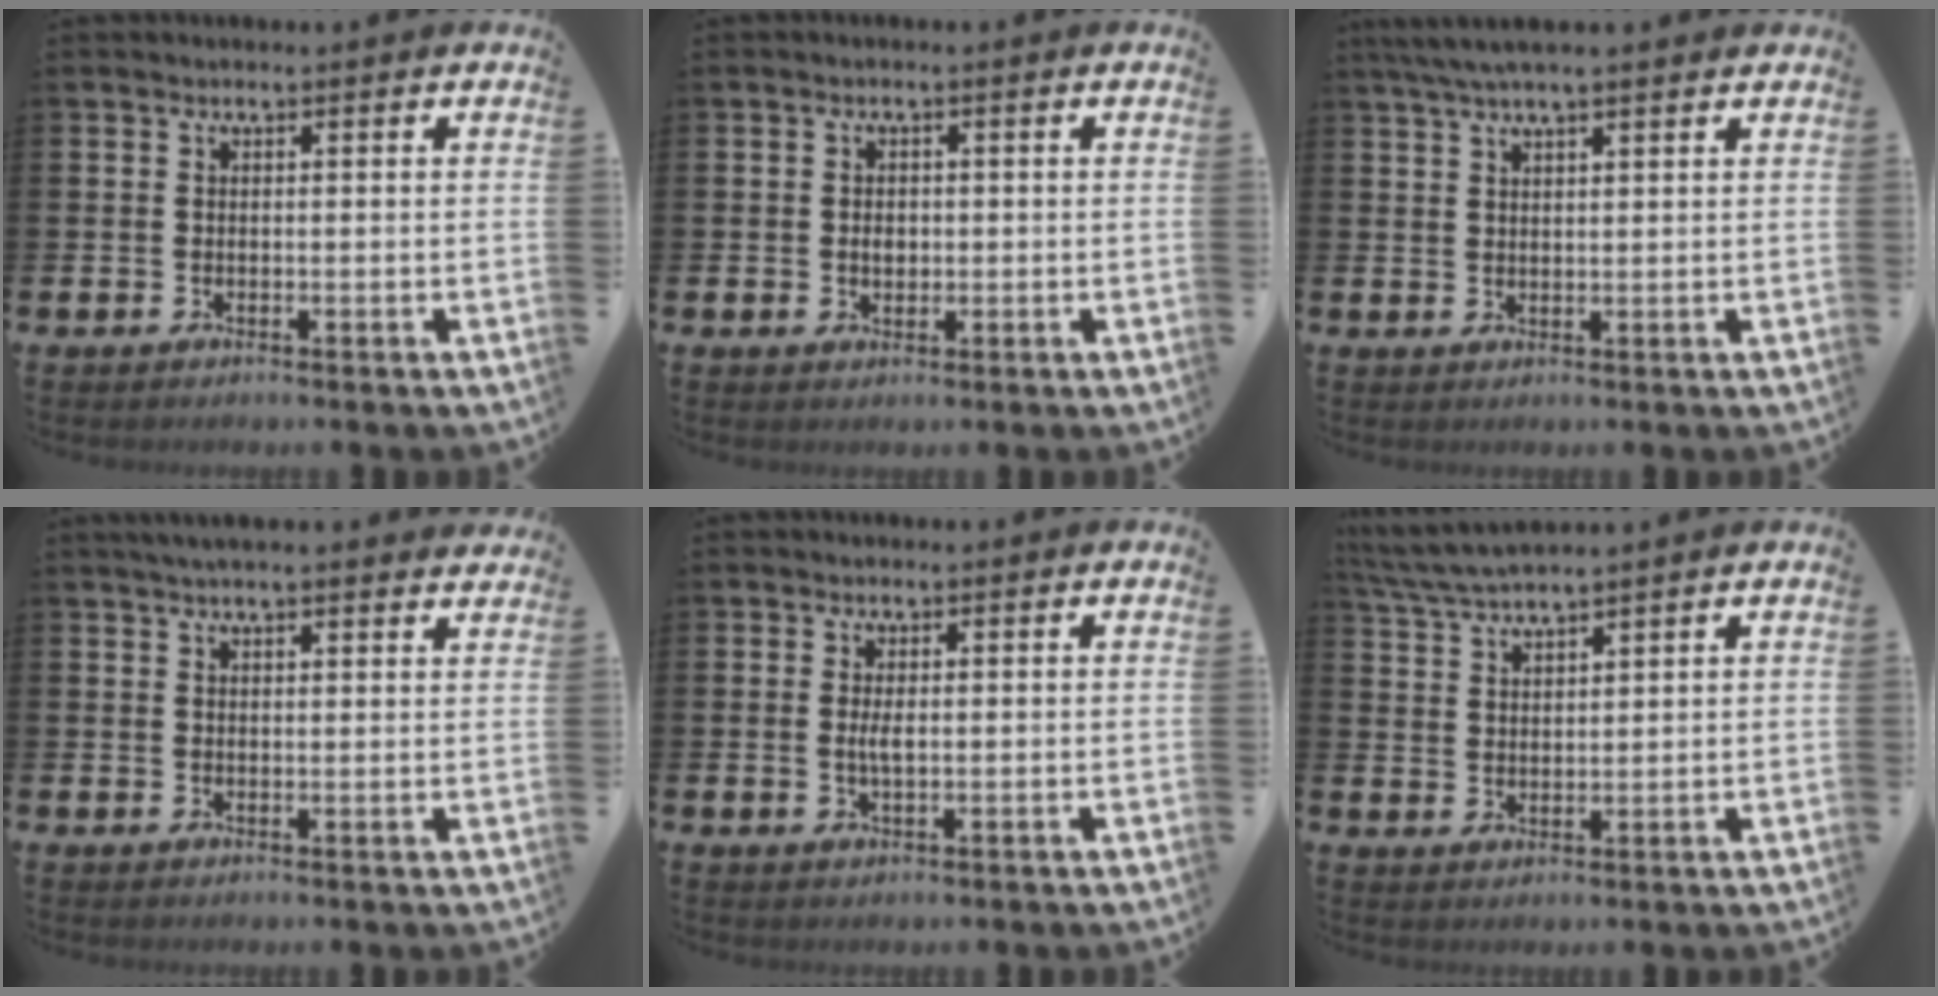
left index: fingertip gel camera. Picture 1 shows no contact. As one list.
[{"total": 1.9, "force": [-0.1, 1.4, 1.3], "torque": [-0.011, 0.002, -0.006]}, {"total": 4.1, "force": [3.4, 0.6, 2.3], "torque": [-0.051, -0.002, 0.062]}, {"total": 3.2, "force": [3.0, 0.4, 1.0], "torque": [-0.026, -0.005, 0.055]}, {"total": 2.0, "force": [0.2, 0.7, 1.9], "torque": [-0.030, -0.001, 0.000]}, {"total": 4.2, "force": [4.1, -0.2, 1.0], "torque": [-0.039, -0.017, 0.076]}]